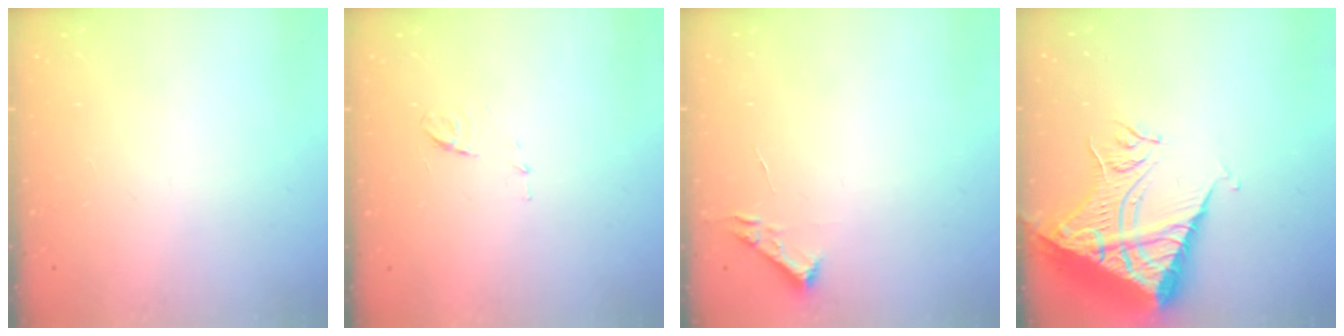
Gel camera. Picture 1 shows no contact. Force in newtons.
{"total": 6.2, "press": 6.2, "slide": 0.5}
{"total": 2.7, "press": 2.7, "slide": 0.4}
{"total": 12.5, "press": 12.5, "slide": 1.2}